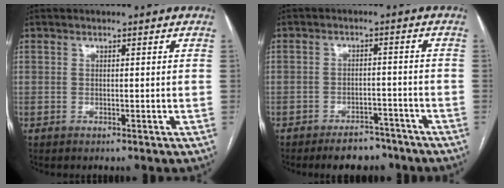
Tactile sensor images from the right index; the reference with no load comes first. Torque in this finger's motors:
{"motor_torque": [0.26, -0.43, 0.03, -0.03]}